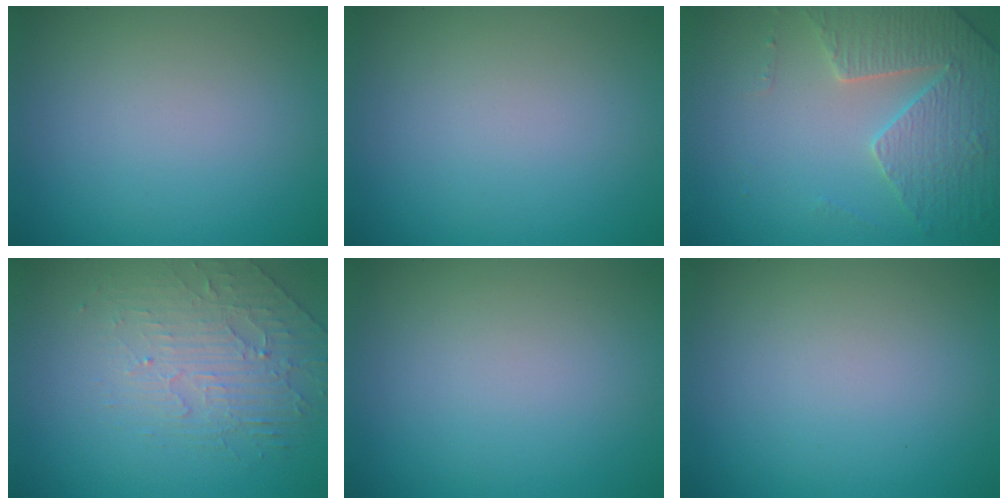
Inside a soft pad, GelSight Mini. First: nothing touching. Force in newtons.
{"total": 0.0}
{"total": 4.4, "press": 4.0, "slide": 1.8}
{"total": 2.5, "press": 1.8, "slide": 1.6}
{"total": 0.0}
{"total": 0.0}